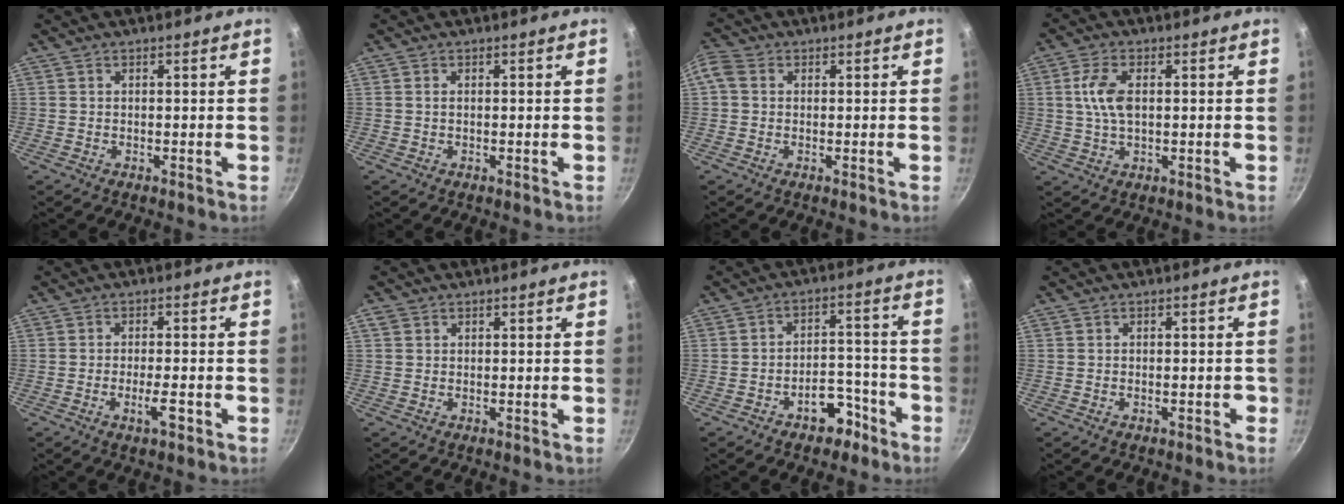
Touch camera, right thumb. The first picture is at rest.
{"total": 0.6, "force": [0.1, 0.3, 0.5], "torque": [-0.010, 0.001, 0.002]}
{"total": 3.6, "force": [0.6, 2.9, 2.1], "torque": [-0.047, 0.012, -0.001]}
{"total": 6.5, "force": [1.0, 3.4, 5.4], "torque": [-0.107, 0.006, 0.019]}
{"total": 3.9, "force": [-1.7, 1.0, 3.4], "torque": [-0.052, 0.010, -0.030]}
{"total": 1.2, "force": [0.5, 1.0, 0.5], "torque": [-0.011, 0.001, 0.008]}
{"total": 7.5, "force": [-4.7, 4.4, 3.8], "torque": [-0.019, 0.054, -0.057]}
{"total": 1.2, "force": [-0.7, 0.7, 0.7], "torque": [0.000, 0.014, -0.006]}